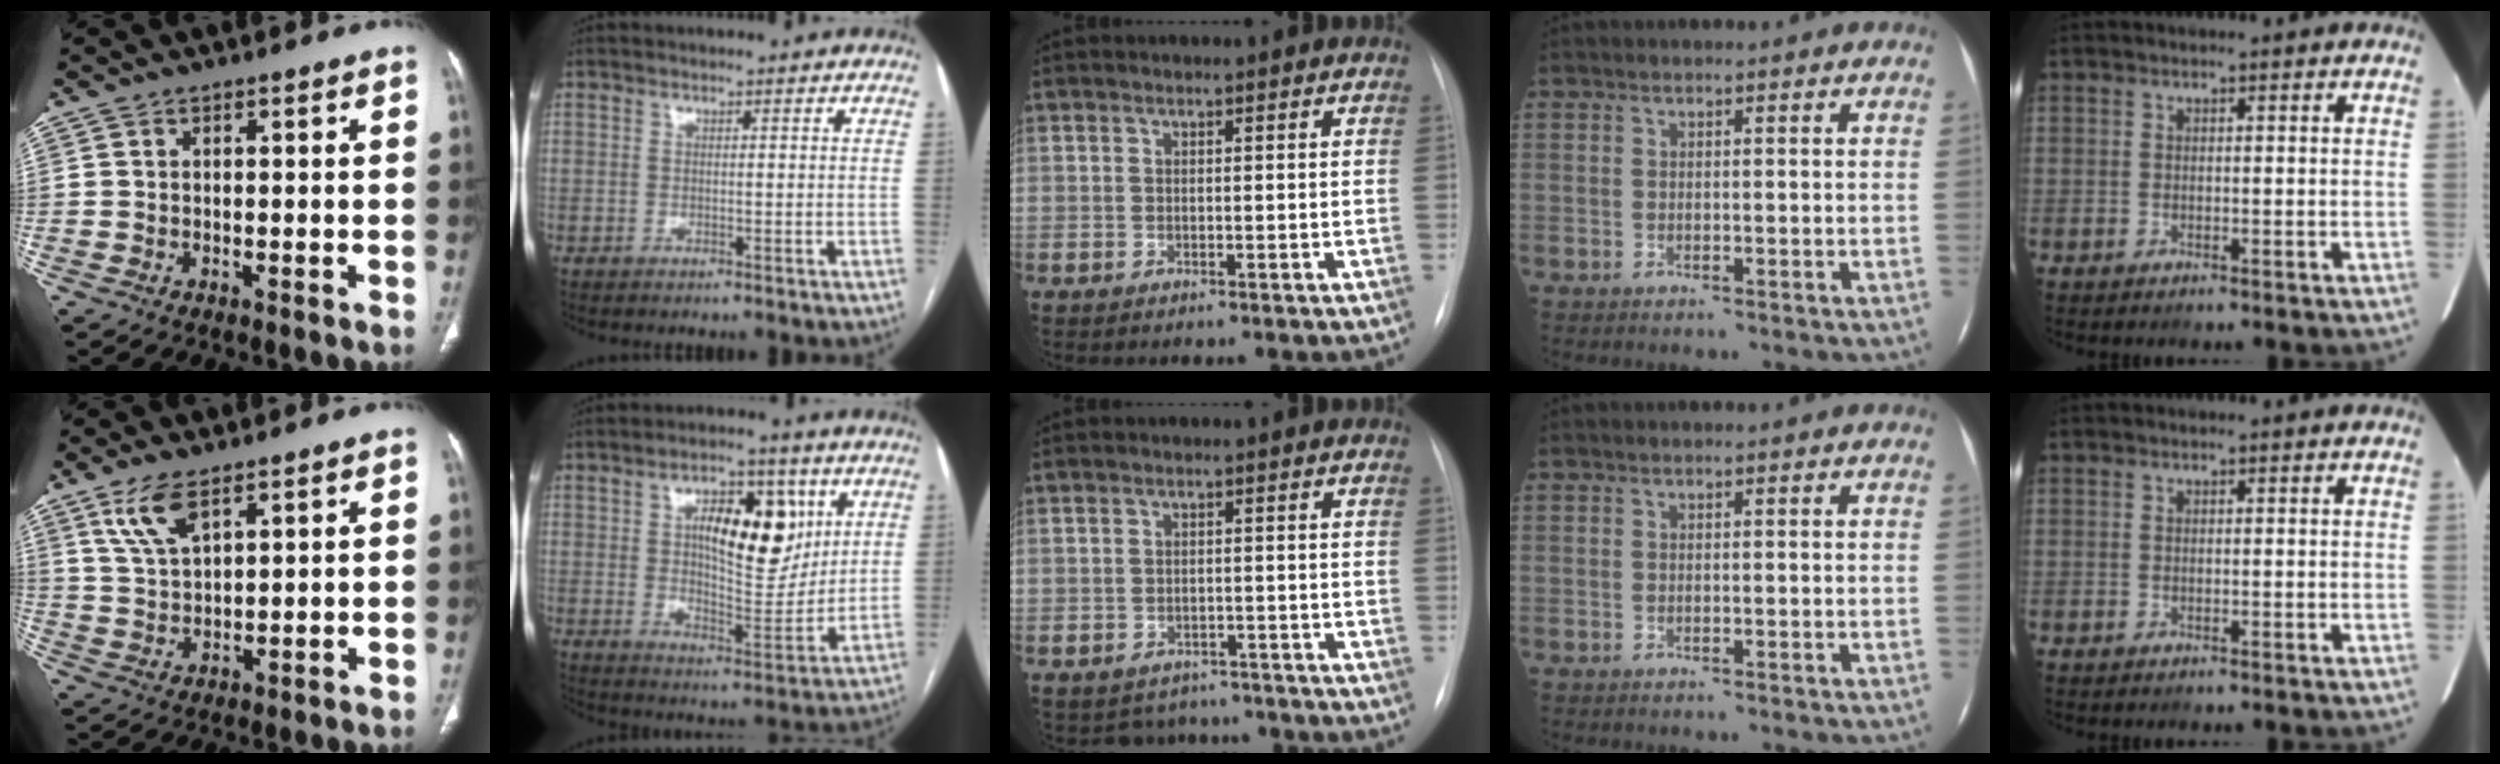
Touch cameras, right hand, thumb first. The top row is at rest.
{"thumb": {"total": 7.2, "force": [4.4, 2.8, 4.9], "torque": [-0.097, -0.017, 0.095]}, "index": {"total": 13.4, "force": [4.4, 5.5, 11.4], "torque": [-0.175, 0.009, 0.076]}, "middle": {"total": 4.8, "force": [-4.2, 2.3, -0.5], "torque": [0.012, 0.019, -0.053]}}